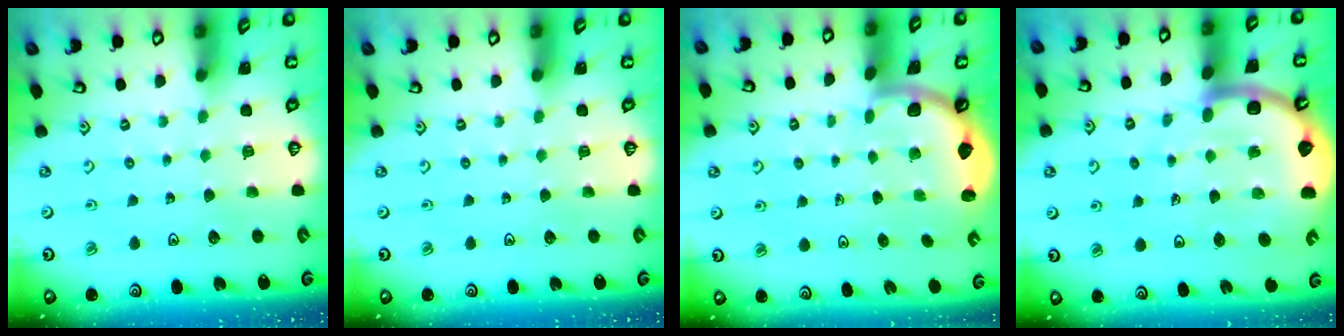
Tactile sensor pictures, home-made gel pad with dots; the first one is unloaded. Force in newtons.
{"total": 0.0}
{"total": 1.7, "press": 1.7, "slide": 0.1}
{"total": 11.5, "press": 10.9, "slide": 3.4}